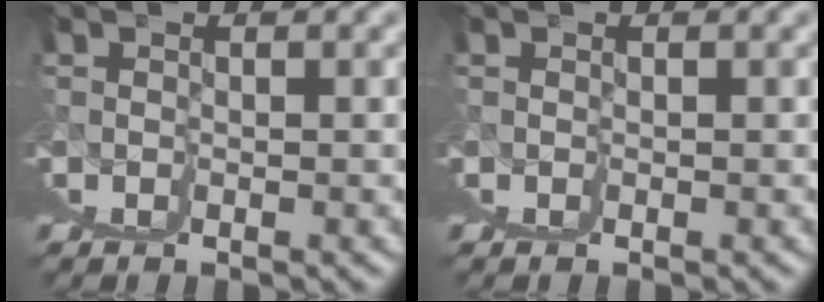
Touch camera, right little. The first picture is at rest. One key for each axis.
{"total": 0.0}